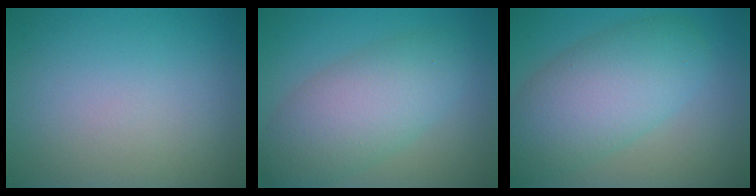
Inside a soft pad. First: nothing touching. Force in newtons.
{"total": 6.5, "press": 6.5, "slide": 0.2}
{"total": 7.5, "press": 7.5, "slide": 0.3}